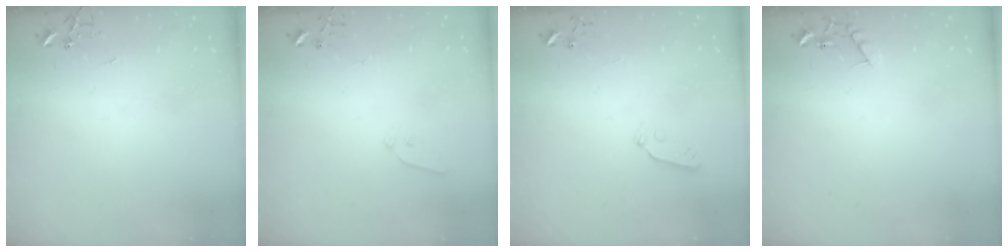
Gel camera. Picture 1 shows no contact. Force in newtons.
{"total": 4.4, "press": 4.4, "slide": 0.7}
{"total": 3.6, "press": 3.6, "slide": 0.5}
{"total": 8.8, "press": 8.8, "slide": 0.4}